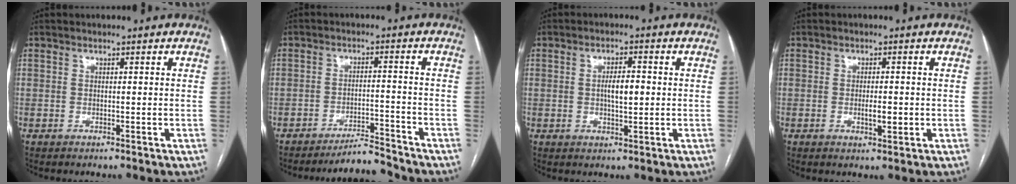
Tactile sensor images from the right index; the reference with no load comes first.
{"total": 5.1, "force": [-5.0, -0.2, 0.5], "torque": [-0.003, -0.003, -0.083]}
{"total": 4.1, "force": [0.1, 1.2, 3.9], "torque": [-0.067, 0.004, 0.002]}
{"total": 2.7, "force": [-0.5, 0.8, 2.6], "torque": [-0.046, -0.002, -0.005]}